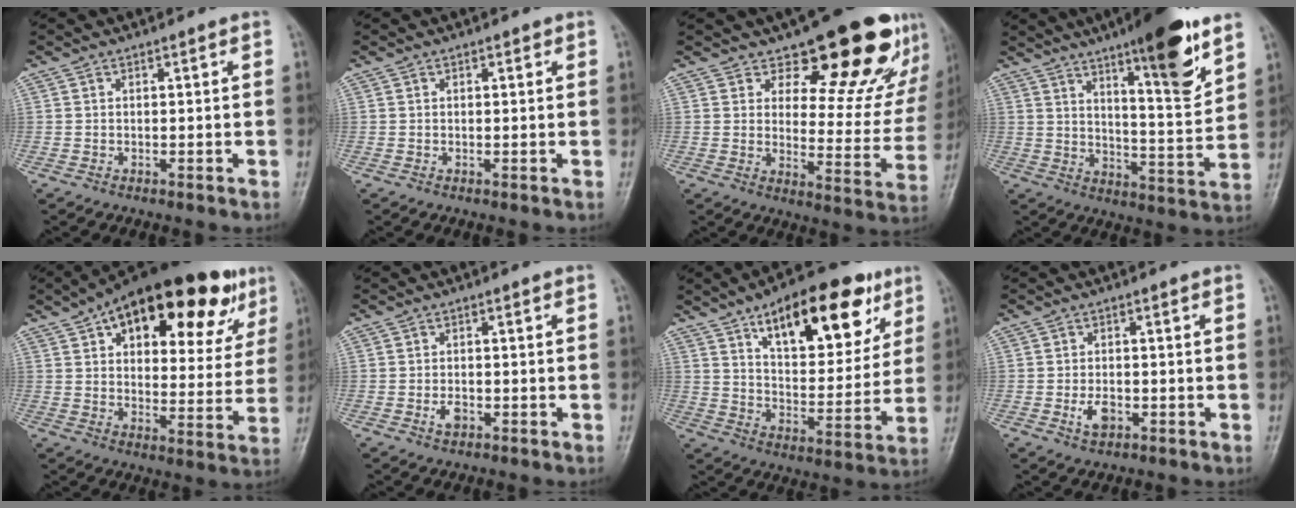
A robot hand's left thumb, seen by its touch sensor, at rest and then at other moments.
{"total": 0.9, "force": [0.5, 0.5, 0.5], "torque": [0.000, -0.001, 0.003]}
{"total": 21.4, "force": [14.3, 9.1, 12.9], "torque": [-0.115, -0.099, 0.190]}
{"total": 16.8, "force": [10.3, 3.4, 12.8], "torque": [-0.167, -0.066, 0.160]}
{"total": 26.2, "force": [14.5, 12.3, 18.1], "torque": [-0.223, -0.007, 0.209]}
{"total": 2.2, "force": [-0.8, 1.4, 1.5], "torque": [-0.024, 0.001, -0.016]}
{"total": 22.6, "force": [11.9, 10.0, 16.4], "torque": [-0.195, -0.036, 0.186]}
{"total": 3.4, "force": [-1.2, 2.1, 2.4], "torque": [-0.042, 0.001, -0.019]}